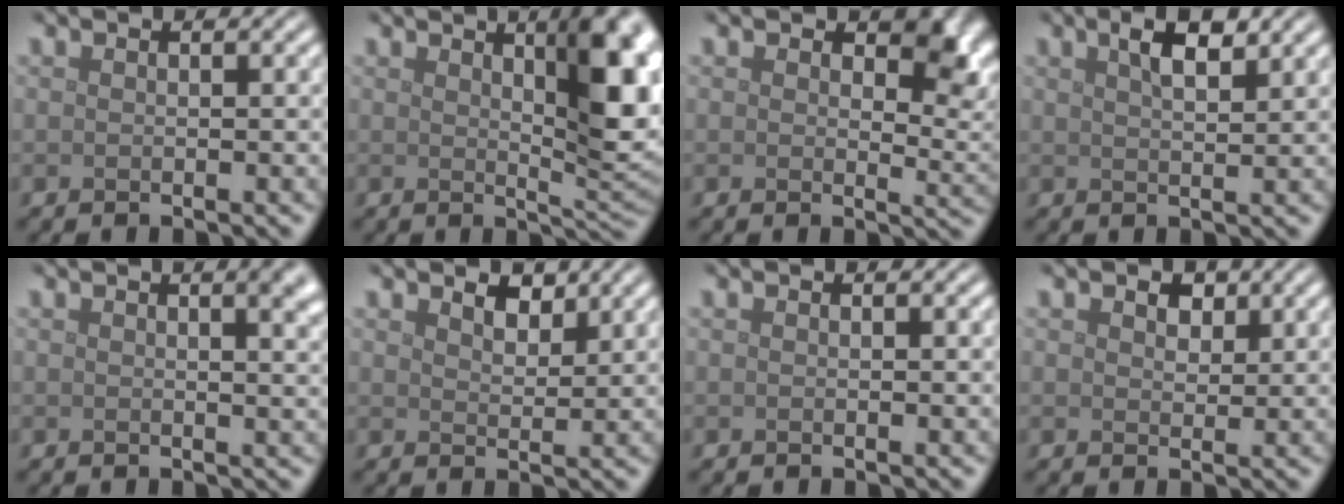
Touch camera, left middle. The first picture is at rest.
{"total": 7.4, "force": [2.5, 2.3, 6.6], "torque": [-0.077, -0.002, 0.042]}
{"total": 4.1, "force": [1.7, 2.2, 3.0], "torque": [-0.037, -0.010, 0.022]}
{"total": 3.0, "force": [1.8, 0.8, 2.2], "torque": [-0.037, 0.005, 0.032]}
{"total": 4.1, "force": [1.8, 1.7, 3.2], "torque": [-0.015, 0.011, 0.020]}
{"total": 2.0, "force": [1.7, 0.7, 0.8], "torque": [-0.016, -0.002, 0.027]}
{"total": 0.0}
{"total": 1.8, "force": [1.1, 1.1, 0.9], "torque": [-0.013, -0.005, 0.016]}